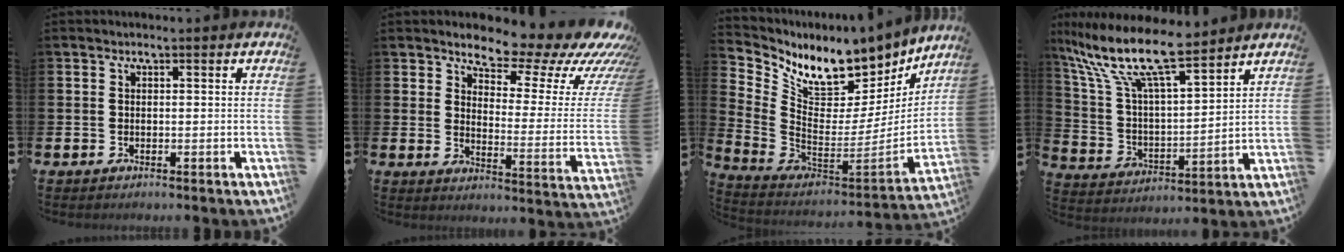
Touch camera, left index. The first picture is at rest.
{"total": 8.9, "force": [8.1, 2.6, 2.6], "torque": [-0.053, -0.072, 0.129]}
{"total": 8.9, "force": [7.1, 4.6, 2.9], "torque": [-0.089, -0.058, 0.124]}
{"total": 12.0, "force": [10.1, 2.1, 6.2], "torque": [-0.163, -0.060, 0.176]}